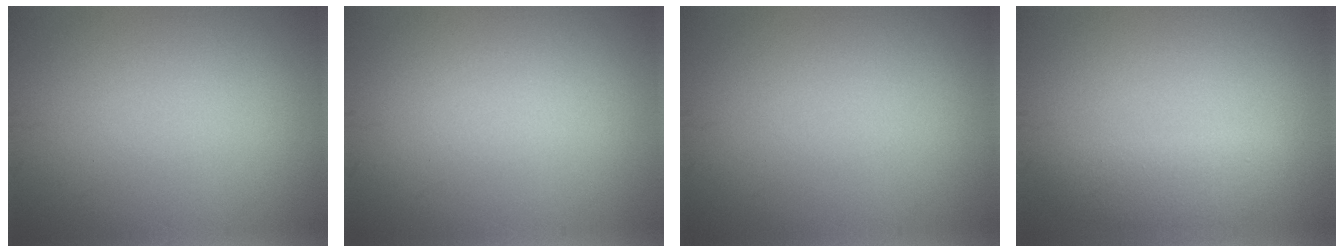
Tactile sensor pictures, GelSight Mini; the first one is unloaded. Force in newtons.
{"total": 0.0}
{"total": 0.0}
{"total": 2.9, "press": 2.9, "slide": 0.2}